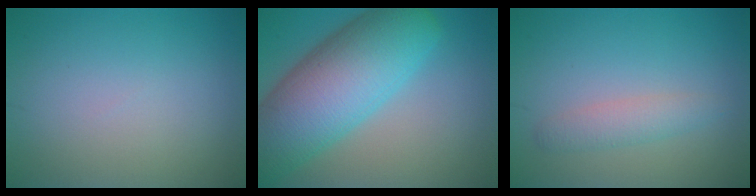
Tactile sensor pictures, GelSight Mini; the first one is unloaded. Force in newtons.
{"total": 11.7, "press": 11.7, "slide": 0.4}
{"total": 2.0, "press": 2.0, "slide": 0.1}